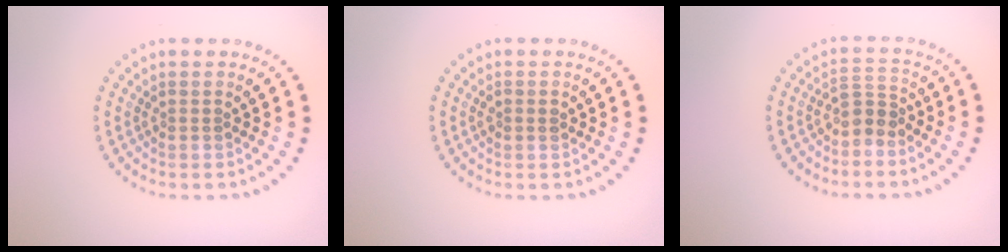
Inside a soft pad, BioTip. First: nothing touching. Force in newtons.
{"total": 0.8, "press": 0.7, "slide": 0.1}
{"total": 2.2, "press": 1.6, "slide": 1.5}